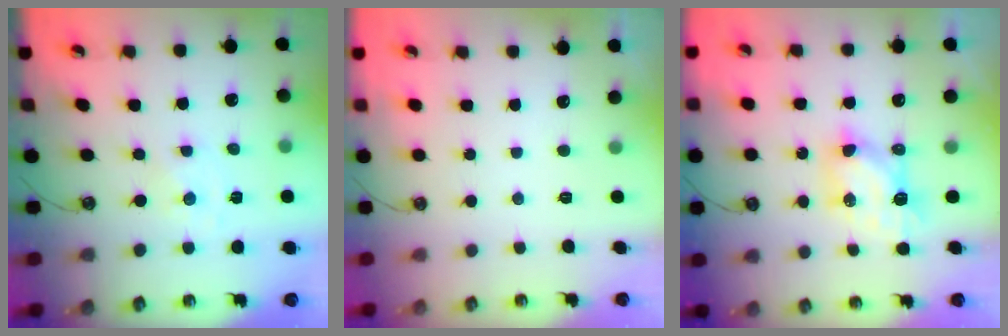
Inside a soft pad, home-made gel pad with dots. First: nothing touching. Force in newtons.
{"total": 0.0}
{"total": 6.7, "press": 6.7, "slide": 0.0}